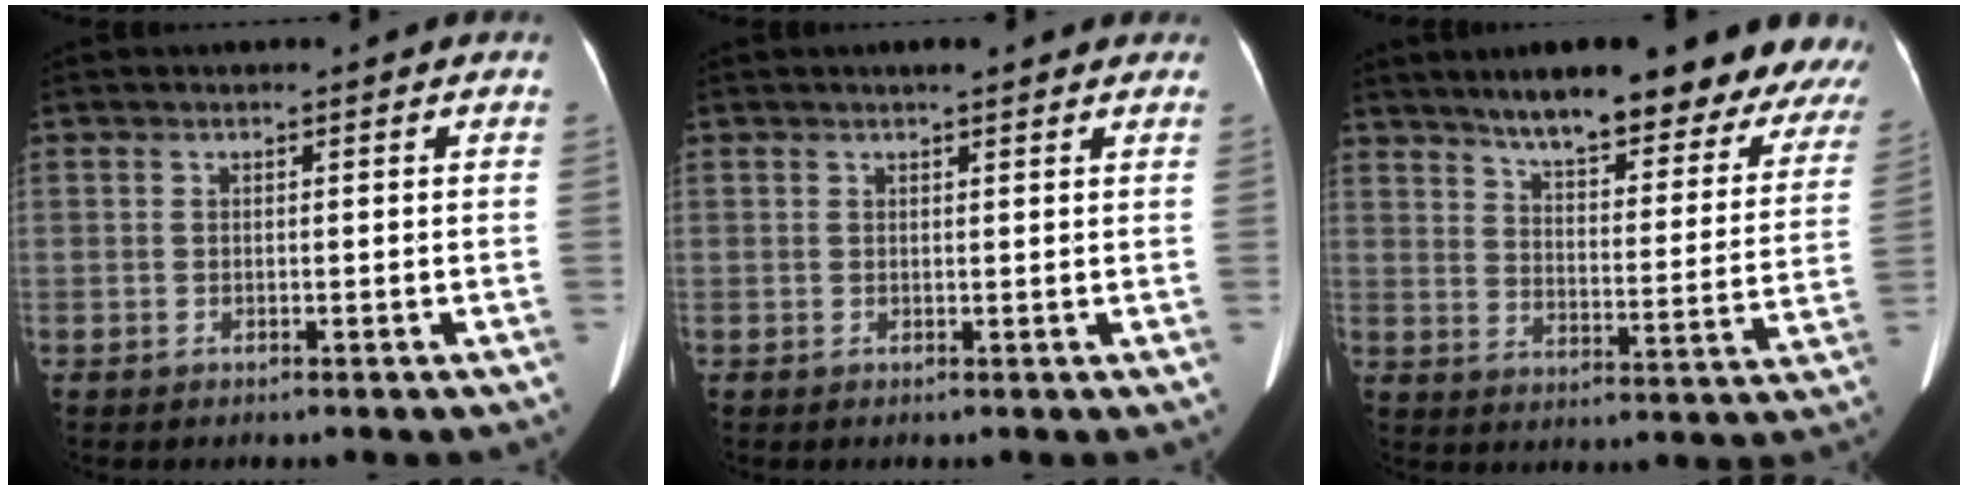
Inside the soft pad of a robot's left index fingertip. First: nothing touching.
{"total": 3.5, "force": [2.8, 0.7, 2.0], "torque": [-0.019, 0.019, 0.034]}
{"total": 25.6, "force": [22.6, 4.6, 11.2], "torque": [-0.137, -0.047, 0.272]}